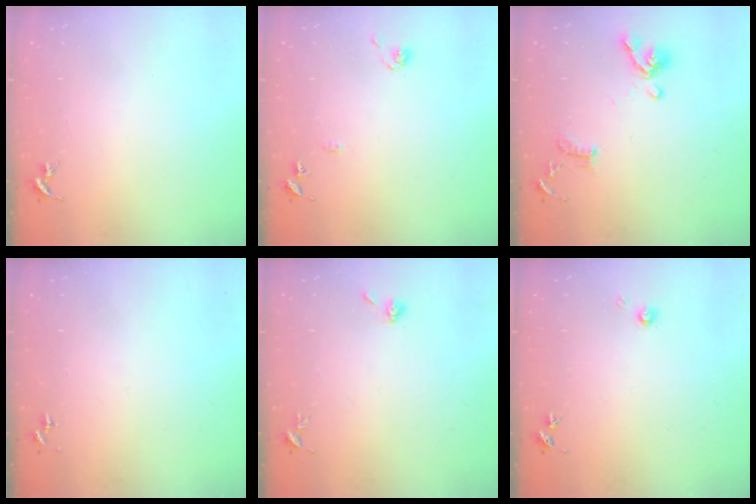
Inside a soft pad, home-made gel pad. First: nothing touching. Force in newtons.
{"total": 7.2, "press": 7.2, "slide": 0.7}
{"total": 13.1, "press": 13.0, "slide": 1.4}
{"total": 0.0}
{"total": 5.3, "press": 5.2, "slide": 1.1}
{"total": 3.2, "press": 3.2, "slide": 0.3}